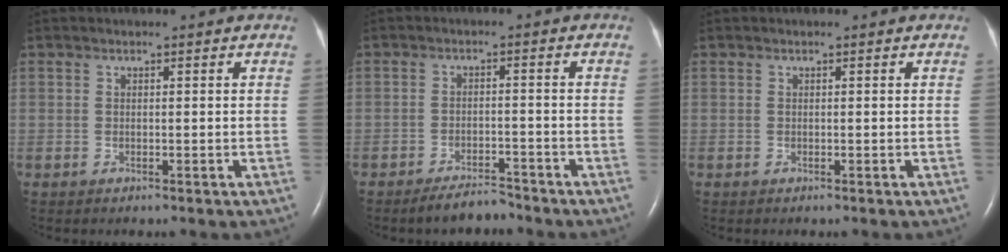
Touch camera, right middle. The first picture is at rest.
{"total": 3.8, "force": [-3.6, 0.8, 1.1], "torque": [-0.025, -0.008, -0.061]}
{"total": 0.0}